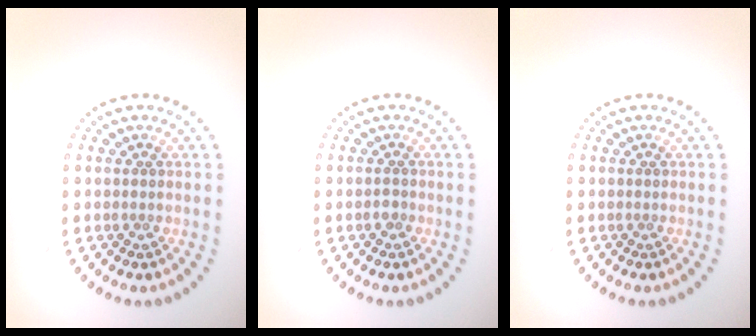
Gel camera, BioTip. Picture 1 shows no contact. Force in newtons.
{"total": 0.7, "press": 0.6, "slide": 0.4}
{"total": 0.0}